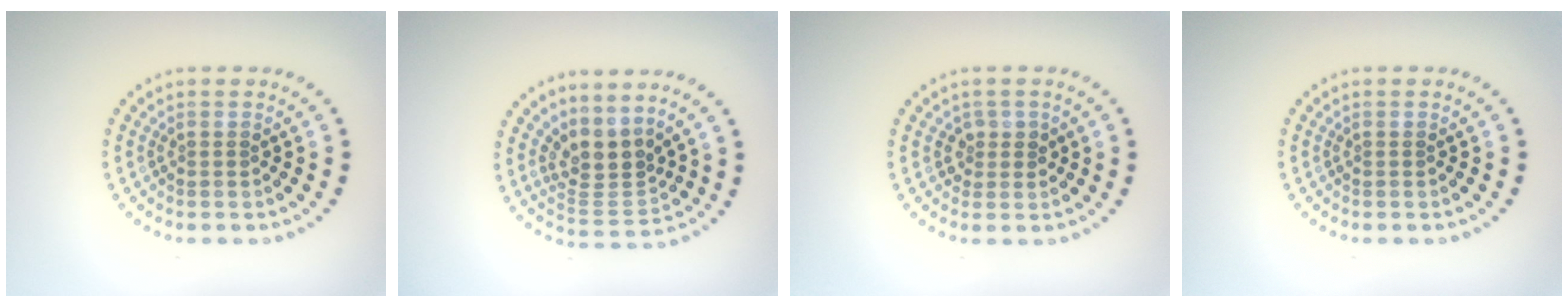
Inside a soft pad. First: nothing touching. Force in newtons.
{"total": 3.3, "press": 2.4, "slide": 2.2}
{"total": 1.4, "press": 1.3, "slide": 0.5}
{"total": 0.0}